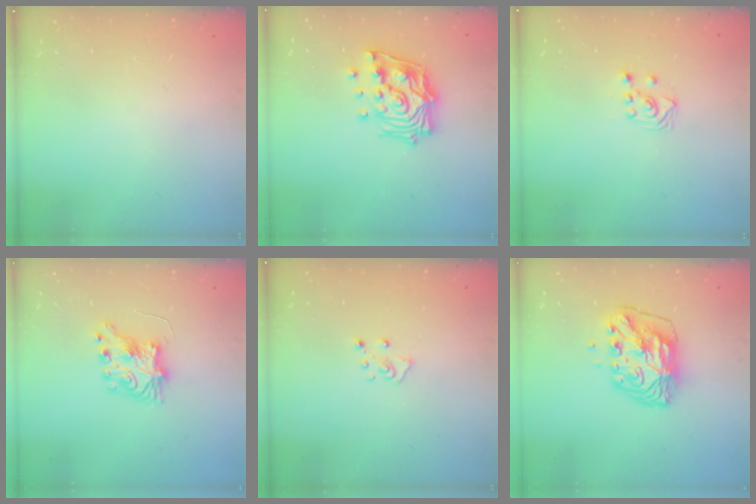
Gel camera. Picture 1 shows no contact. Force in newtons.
{"total": 17.0, "press": 16.8, "slide": 2.2}
{"total": 3.3, "press": 3.2, "slide": 1.0}
{"total": 7.8, "press": 7.7, "slide": 0.4}
{"total": 4.7, "press": 4.7, "slide": 0.5}
{"total": 11.3, "press": 11.2, "slide": 1.6}